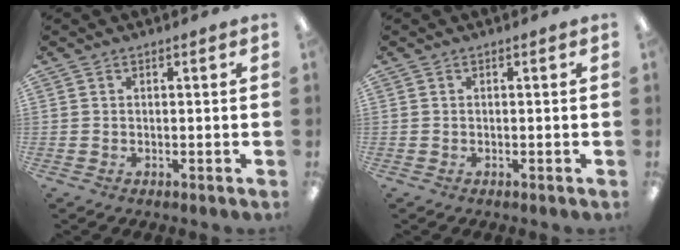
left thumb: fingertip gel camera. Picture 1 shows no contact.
{"total": 0.0}